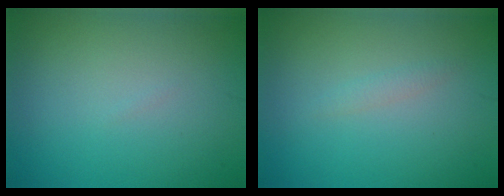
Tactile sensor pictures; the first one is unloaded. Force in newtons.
{"total": 0.8, "press": 0.8, "slide": 0.0}